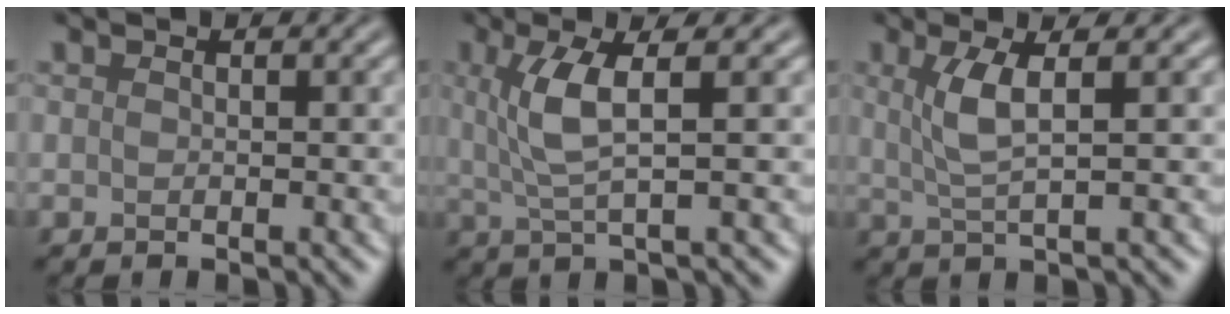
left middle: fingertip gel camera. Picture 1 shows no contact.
{"total": 4.1, "force": [1.0, 0.9, 3.9], "torque": [-0.081, 0.000, 0.023]}
{"total": 3.2, "force": [0.8, 0.7, 3.0], "torque": [-0.062, -0.002, 0.019]}